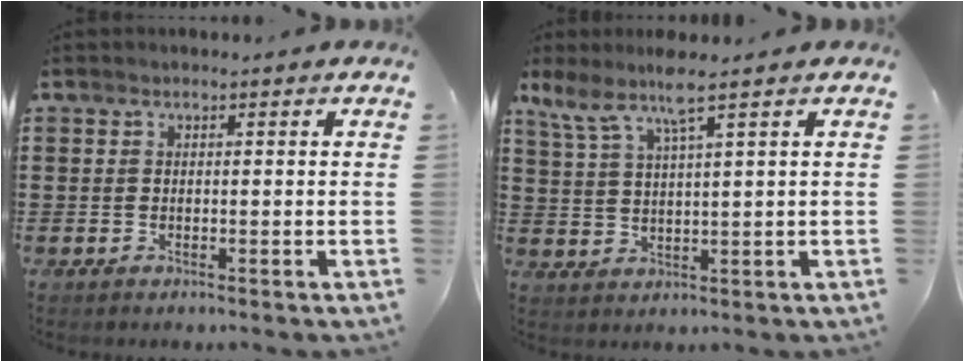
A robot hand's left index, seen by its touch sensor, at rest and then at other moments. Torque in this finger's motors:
{"motor_torque": [1.75, -0.39, 0.44, 0.13]}